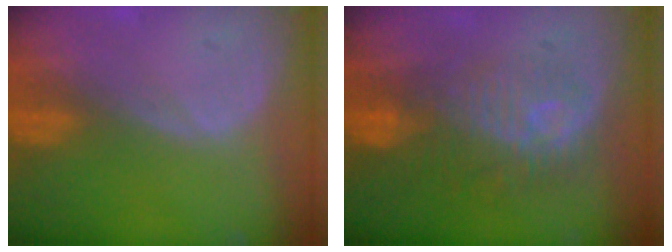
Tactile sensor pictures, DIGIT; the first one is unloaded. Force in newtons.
{"total": 9.7, "press": 8.9, "slide": 3.9}